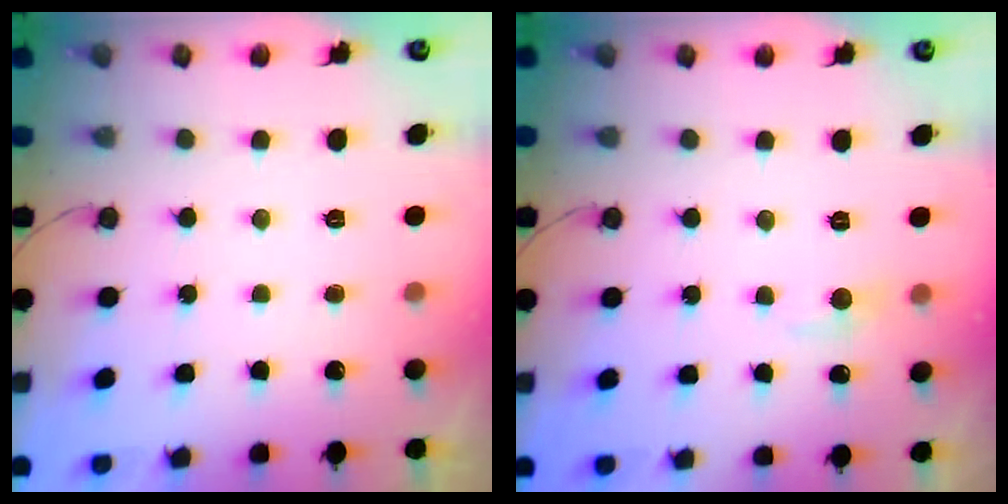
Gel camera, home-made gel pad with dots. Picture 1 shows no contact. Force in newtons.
{"total": 5.0, "press": 4.9, "slide": 0.7}